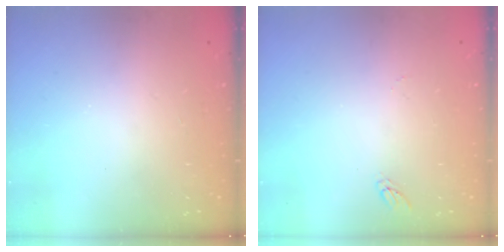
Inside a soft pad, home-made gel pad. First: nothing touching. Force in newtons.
{"total": 4.7, "press": 4.6, "slide": 0.4}